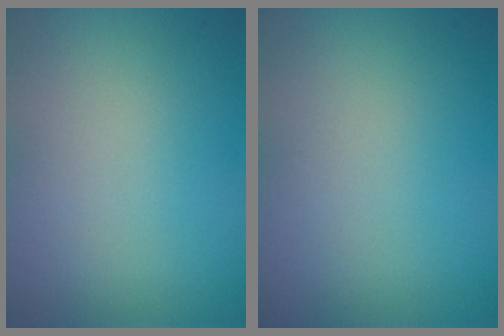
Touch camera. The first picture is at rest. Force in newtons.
{"total": 0.0}